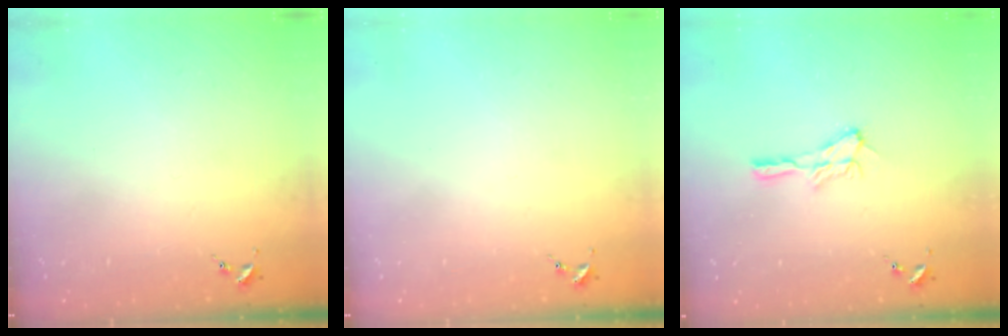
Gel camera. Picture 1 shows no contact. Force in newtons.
{"total": 0.0}
{"total": 8.1, "press": 8.0, "slide": 0.6}